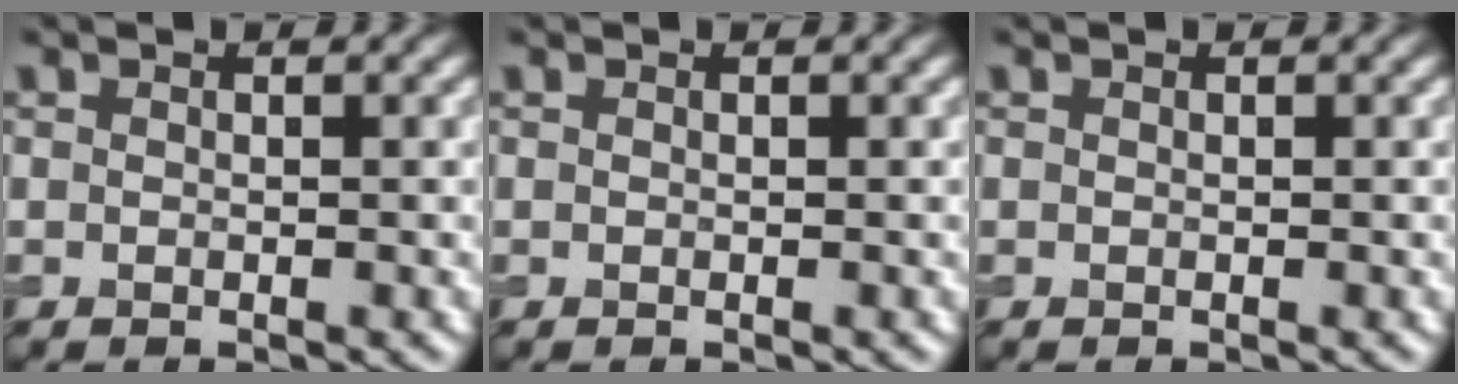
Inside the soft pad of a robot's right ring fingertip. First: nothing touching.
{"total": 0.0}
{"total": 0.0}